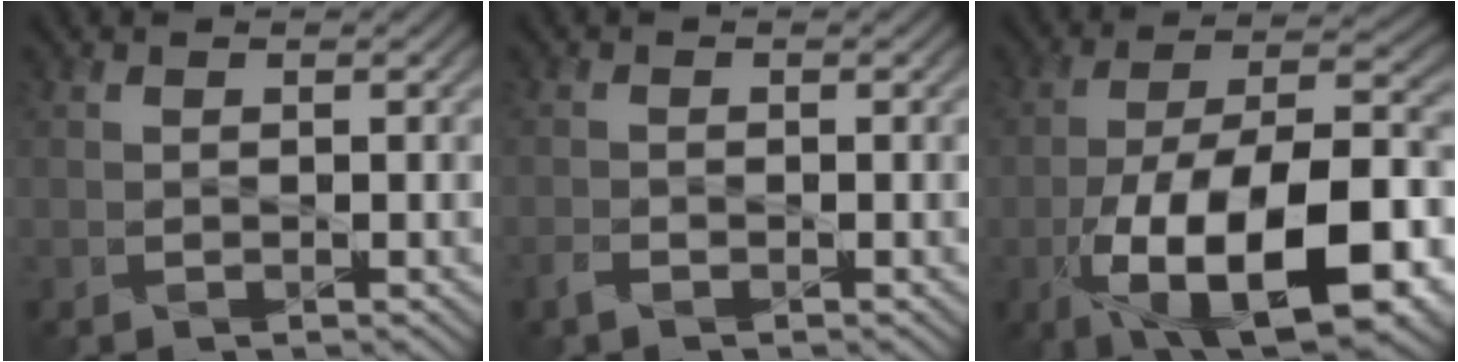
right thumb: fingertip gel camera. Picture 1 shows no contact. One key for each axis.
{"total": 1.4, "fx": -1.1, "fy": 0.5, "fz": 0.7, "tx": -0.021, "ty": -0.003, "tz": -0.024}
{"total": 18.6, "fx": -7.5, "fy": 7.3, "fz": 15.3, "tx": -0.250, "ty": -0.003, "tz": -0.136}